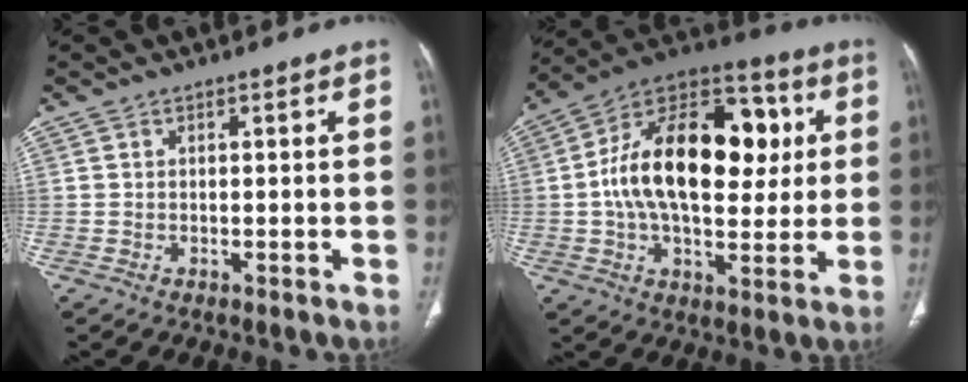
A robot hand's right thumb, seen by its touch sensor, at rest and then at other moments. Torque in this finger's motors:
{"motor_torque": [2.18, 2.83, 1.98, -0.13, 0.22]}